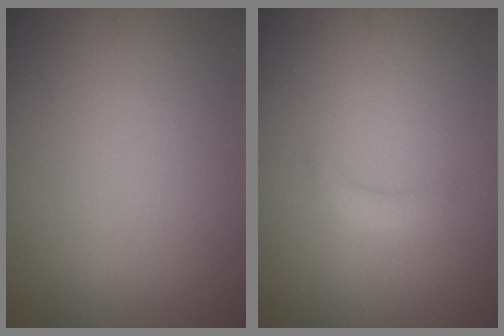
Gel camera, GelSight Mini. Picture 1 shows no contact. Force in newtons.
{"total": 1.1, "press": 1.1, "slide": 0.1}